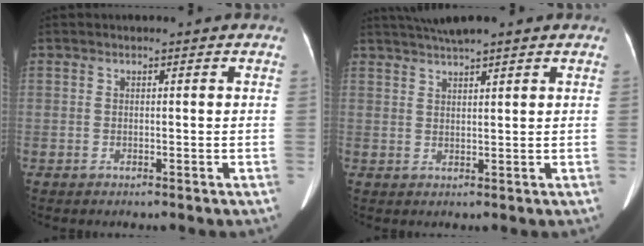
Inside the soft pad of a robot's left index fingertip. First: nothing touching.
{"total": 6.0, "force": [4.9, 0.0, 3.3], "torque": [-0.059, 0.033, 0.086]}